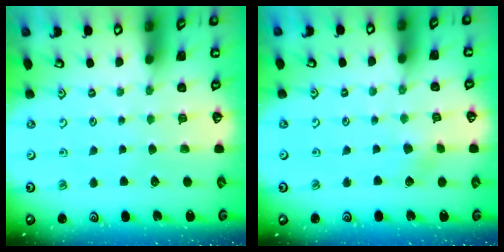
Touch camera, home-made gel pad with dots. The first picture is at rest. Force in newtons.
{"total": 2.4, "press": 2.3, "slide": 0.4}